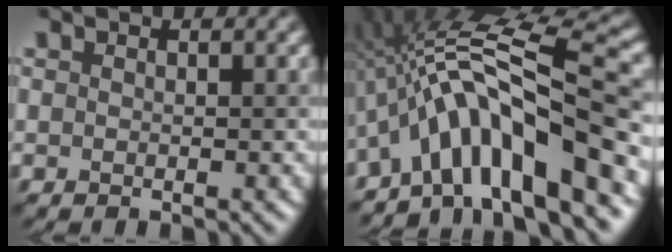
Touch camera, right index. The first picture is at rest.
{"total": 12.5, "force": [-4.1, 2.8, 11.5], "torque": [-0.182, 0.029, -0.066]}